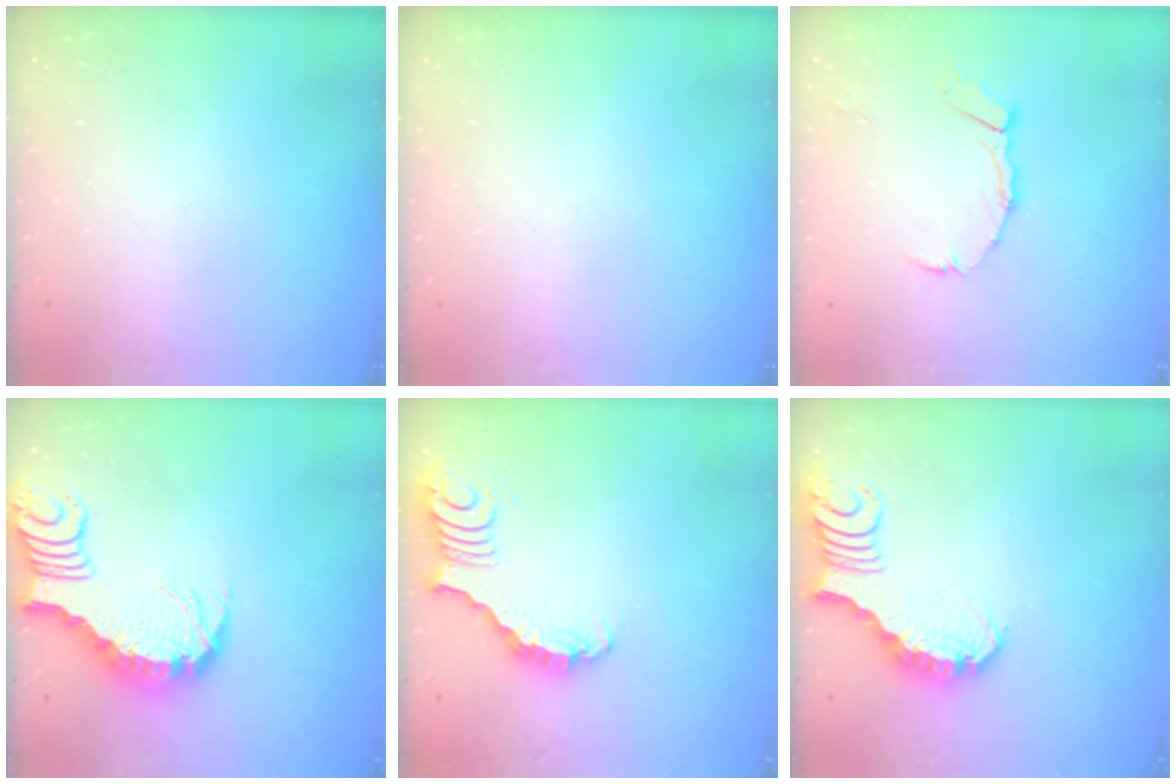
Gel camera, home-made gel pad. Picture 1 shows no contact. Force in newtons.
{"total": 0.0}
{"total": 9.0, "press": 8.9, "slide": 1.1}
{"total": 3.3, "press": 3.3, "slide": 0.5}
{"total": 3.8, "press": 3.7, "slide": 0.6}
{"total": 3.5, "press": 3.5, "slide": 0.6}